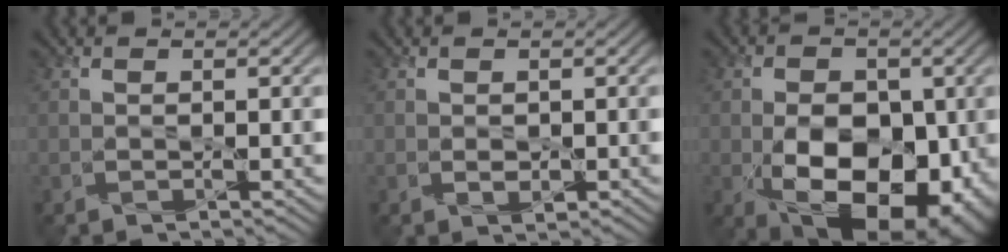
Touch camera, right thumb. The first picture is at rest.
{"total": 0.5, "force": [-0.1, 0.4, 0.3], "torque": [-0.006, -0.007, 0.006]}
{"total": 15.0, "force": [-3.9, 9.8, 10.8], "torque": [-0.149, -0.035, -0.037]}